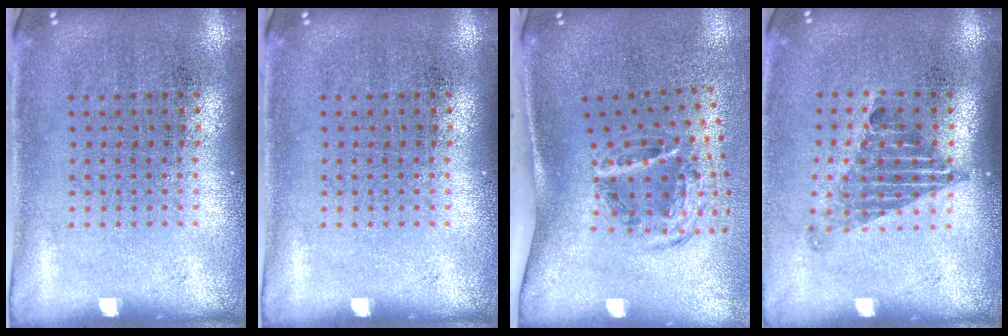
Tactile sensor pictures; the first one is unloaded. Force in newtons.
{"total": 0.0}
{"total": 1.6, "press": 1.1, "slide": 1.2}
{"total": 1.3, "press": 1.0, "slide": 0.9}